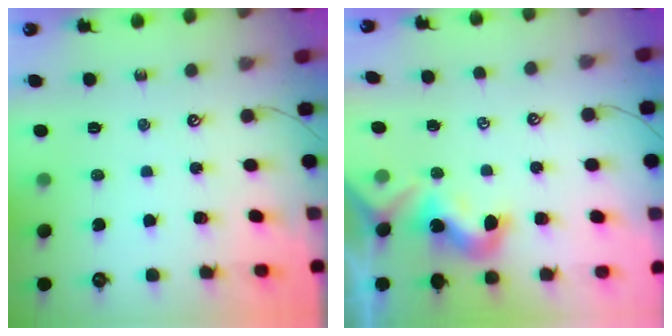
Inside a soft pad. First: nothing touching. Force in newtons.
{"total": 1.8, "press": 1.8, "slide": 0.2}